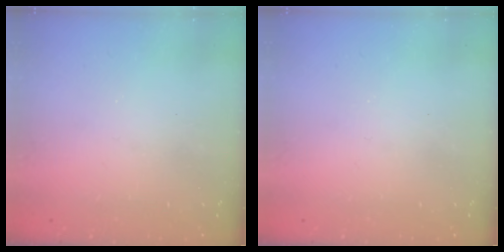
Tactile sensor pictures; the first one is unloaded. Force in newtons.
{"total": 0.0}